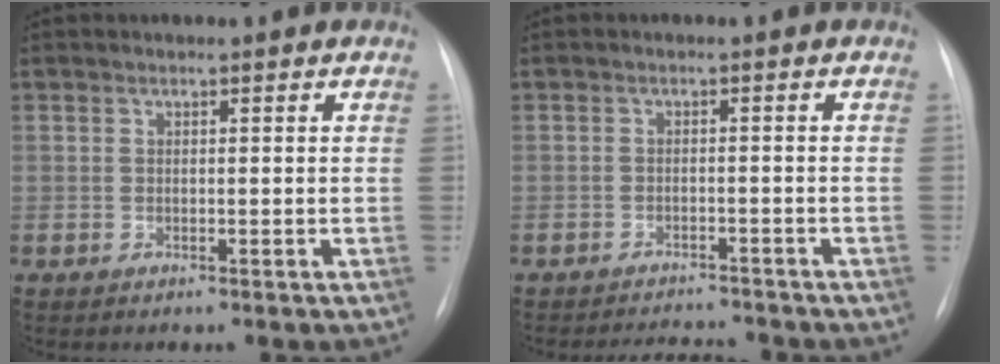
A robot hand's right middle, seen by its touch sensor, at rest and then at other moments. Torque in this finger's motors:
{"motor_torque": [0.02, -0.02, 0.01, 0.00]}